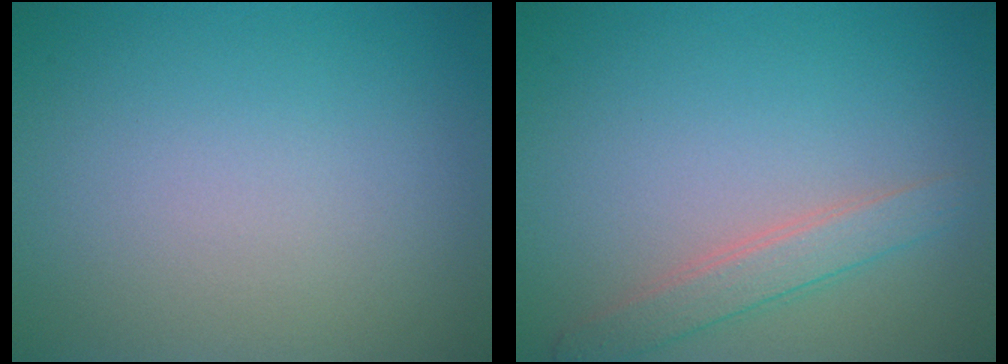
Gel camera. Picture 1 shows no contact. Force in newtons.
{"total": 2.4, "press": 2.4, "slide": 0.1}